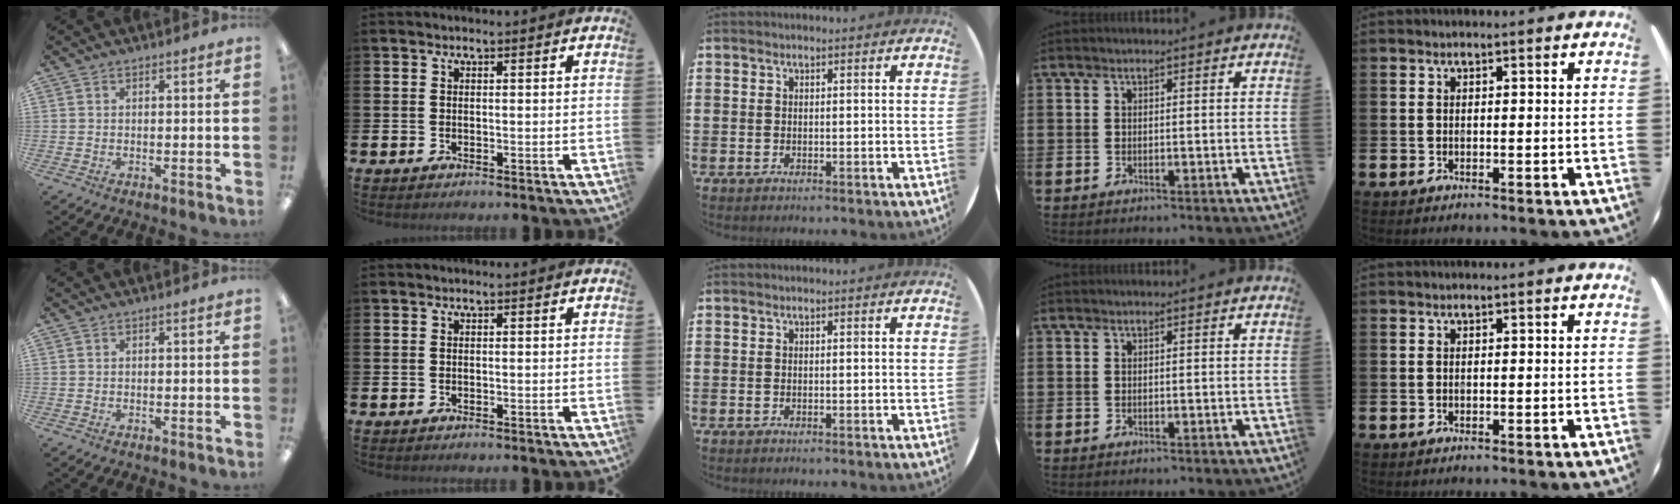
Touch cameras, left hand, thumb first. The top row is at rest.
{}